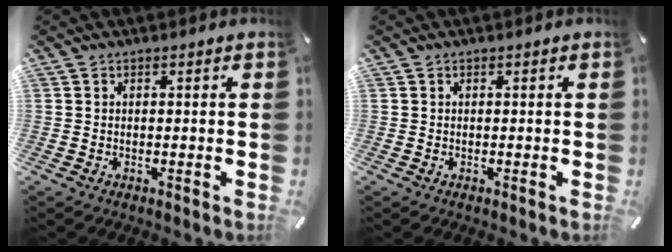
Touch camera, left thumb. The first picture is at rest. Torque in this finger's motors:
{"motor_torque": [-0.07, 0.06, -0.01, 0.00, 0.00]}